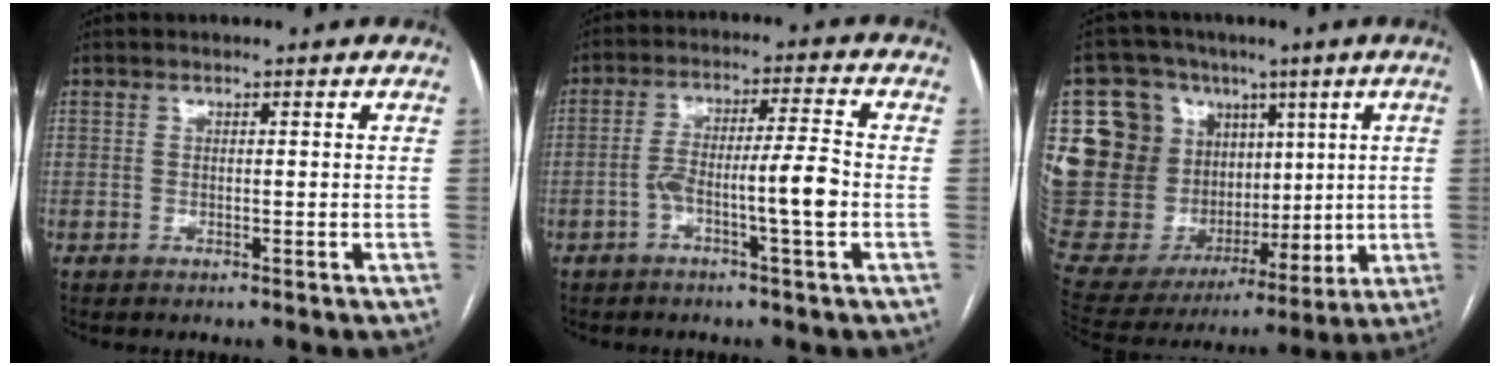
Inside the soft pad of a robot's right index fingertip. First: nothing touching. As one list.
[{"total": 7.6, "force": [-2.4, 0.0, 7.2], "torque": [-0.129, 0.015, -0.040]}, {"total": 29.1, "force": [6.6, 21.6, 18.4], "torque": [-0.393, 0.079, 0.146]}]